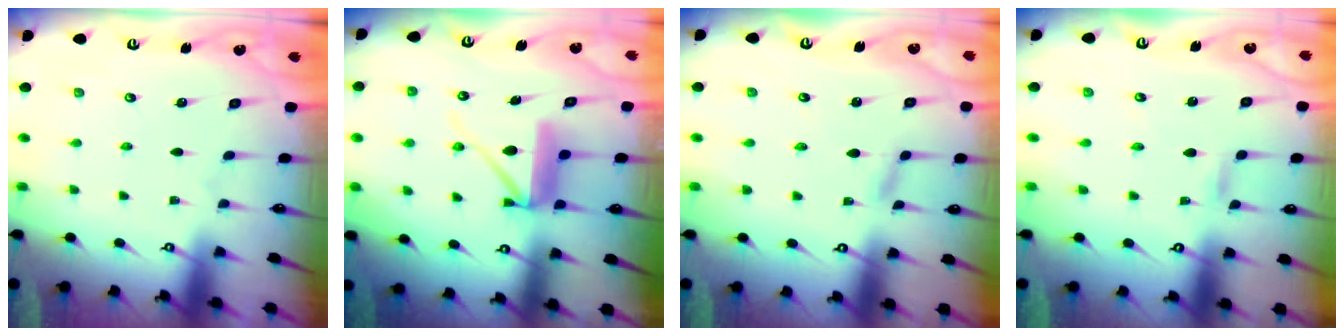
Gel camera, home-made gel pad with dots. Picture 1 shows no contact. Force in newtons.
{"total": 9.2, "press": 9.2, "slide": 1.0}
{"total": 3.9, "press": 3.9, "slide": 0.3}
{"total": 2.9, "press": 2.9, "slide": 0.1}